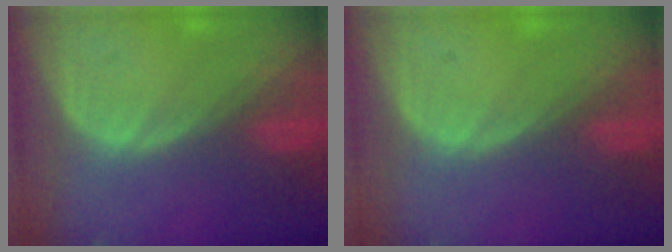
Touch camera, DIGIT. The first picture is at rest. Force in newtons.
{"total": 0.0}